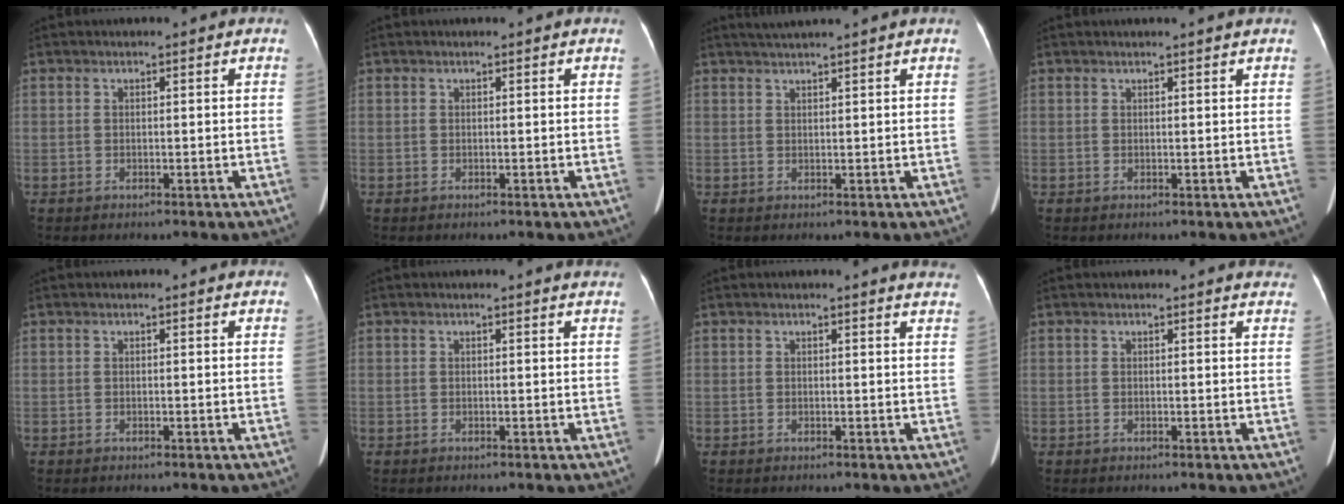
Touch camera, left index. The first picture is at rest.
{"total": 0.0}
{"total": 3.5, "force": [3.0, -1.0, 1.6], "torque": [-0.020, 0.023, 0.054]}
{"total": 1.8, "force": [1.6, -0.4, 0.8], "torque": [-0.015, 0.006, 0.023]}
{"total": 0.6, "force": [0.5, 0.1, 0.1], "torque": [-0.006, -0.001, -0.003]}
{"total": 2.6, "force": [2.5, 0.0, 0.5], "torque": [-0.008, -0.007, 0.012]}
{"total": 4.5, "force": [4.4, 0.1, 1.0], "torque": [-0.009, -0.017, 0.021]}
{"total": 6.1, "force": [5.9, 1.1, 1.2], "torque": [0.002, -0.001, 0.038]}